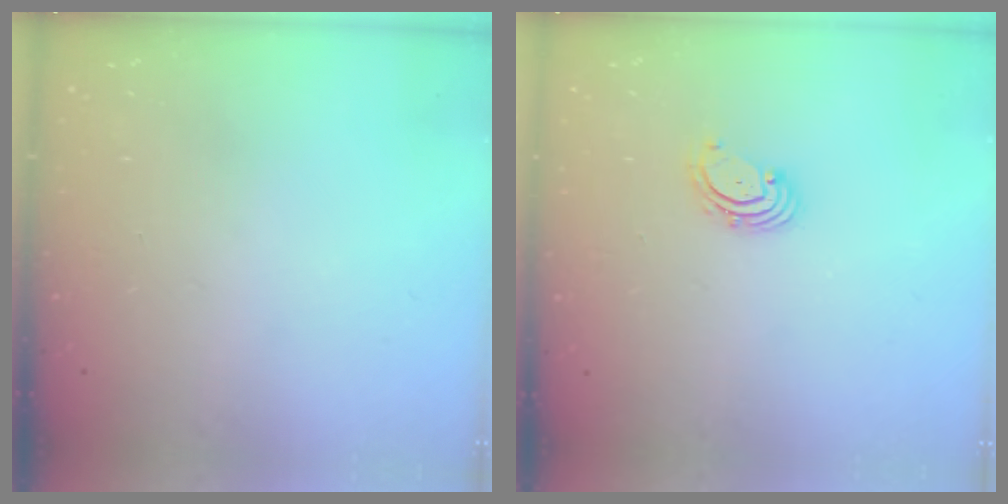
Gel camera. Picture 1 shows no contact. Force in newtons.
{"total": 1.8, "press": 1.7, "slide": 0.7}